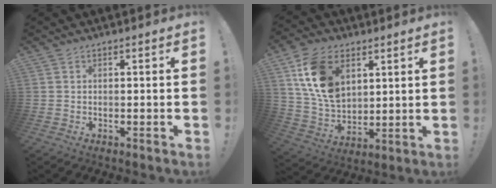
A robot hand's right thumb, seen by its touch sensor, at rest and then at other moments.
{"total": 16.1, "force": [7.0, 10.9, 9.5], "torque": [-0.177, -0.021, 0.135]}